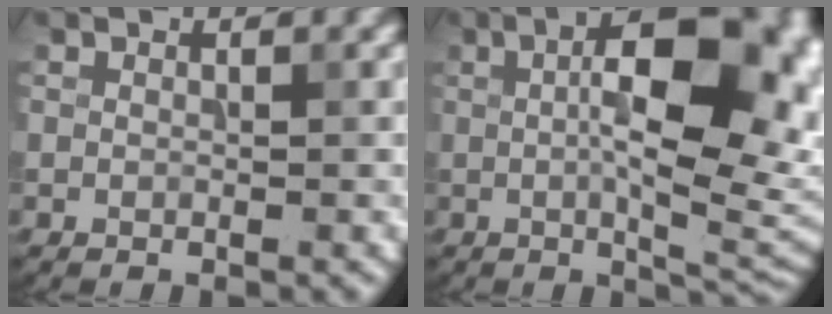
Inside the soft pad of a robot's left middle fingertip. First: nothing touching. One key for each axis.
{"total": 15.5, "fx": 1.7, "fy": 6.9, "fz": 13.8, "tx": -0.158, "ty": 0.019, "tz": 0.020}